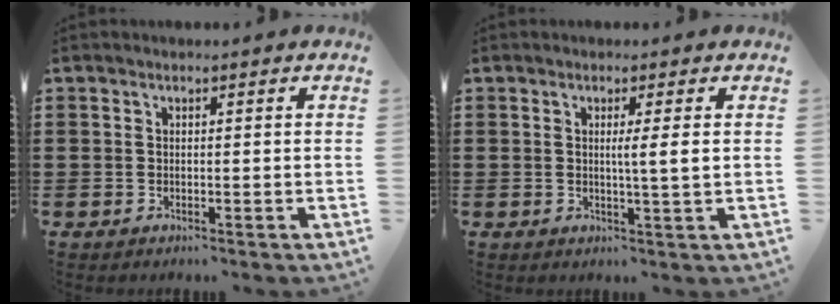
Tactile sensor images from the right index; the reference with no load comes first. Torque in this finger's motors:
{"motor_torque": [0.68, 0.07, 0.10, 0.07]}